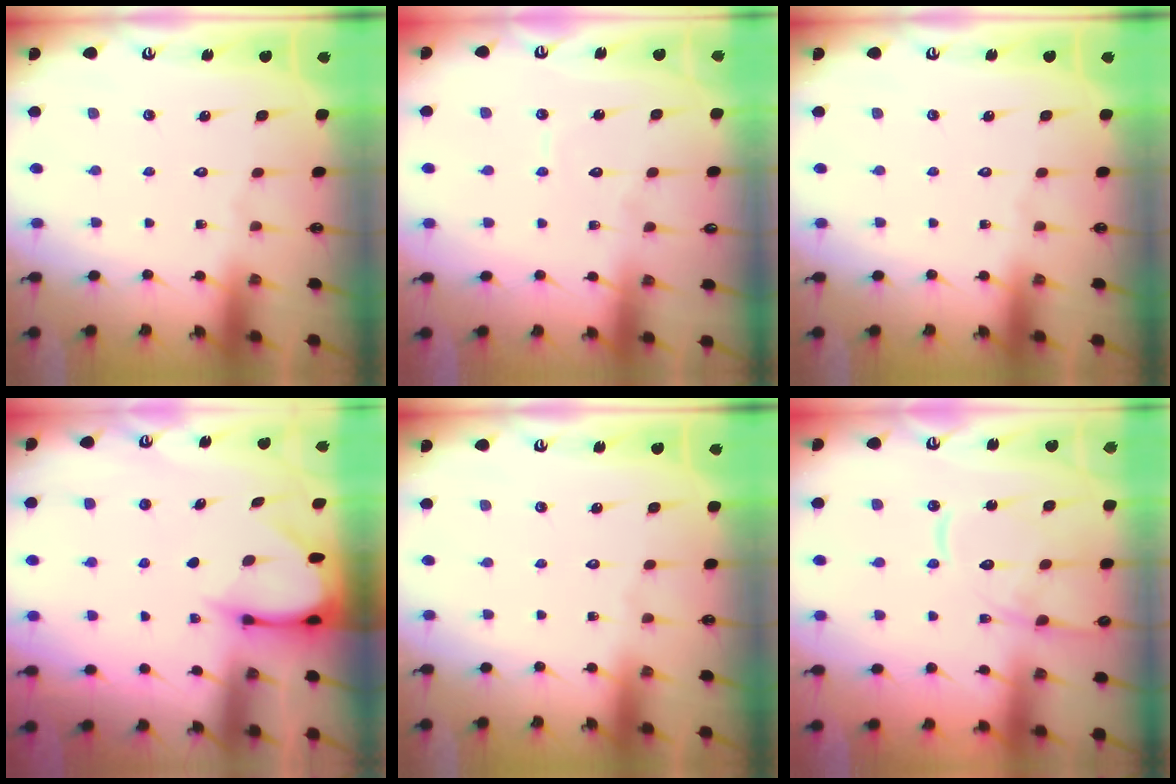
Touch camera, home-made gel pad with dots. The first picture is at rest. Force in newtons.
{"total": 3.6, "press": 3.6, "slide": 0.2}
{"total": 0.0}
{"total": 3.5, "press": 3.5, "slide": 0.3}
{"total": 0.0}
{"total": 13.4, "press": 13.4, "slide": 1.4}